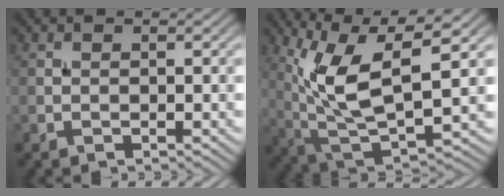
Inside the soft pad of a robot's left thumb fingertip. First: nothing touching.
{"total": 12.5, "force": [3.8, 4.4, 11.0], "torque": [-0.225, -0.001, 0.077]}